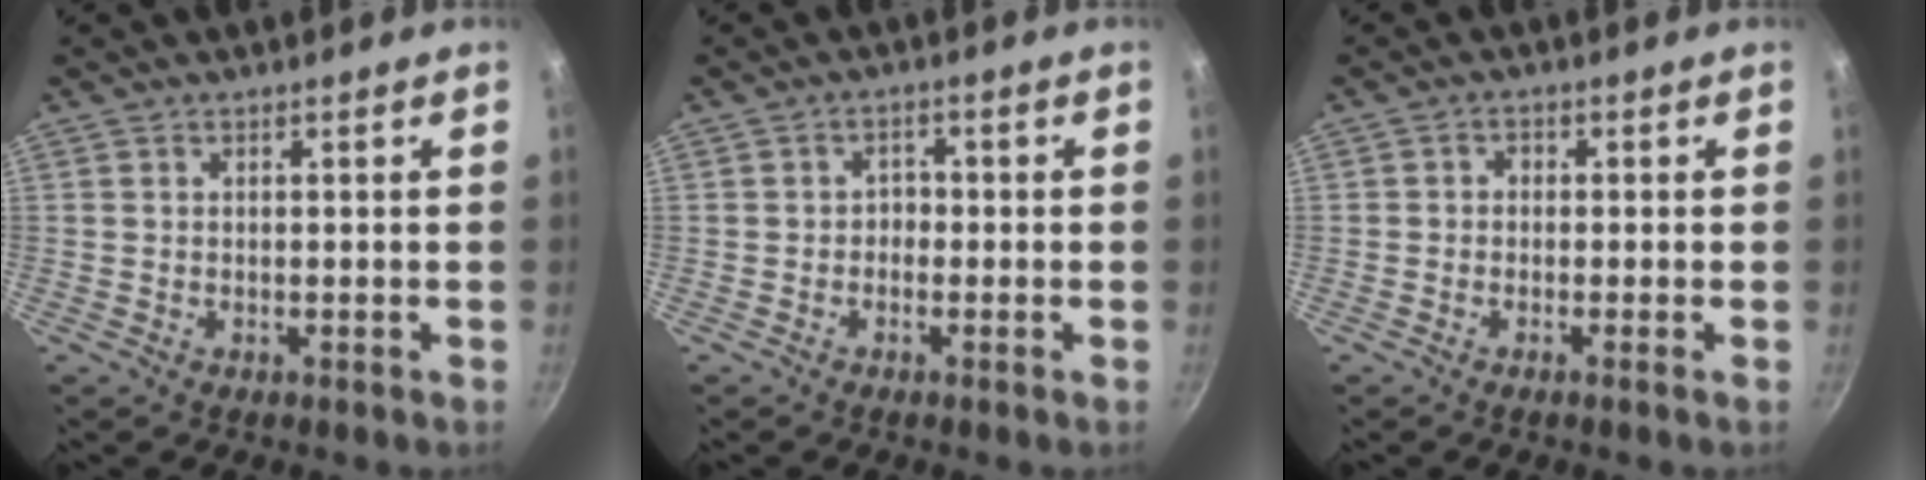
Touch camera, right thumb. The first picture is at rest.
{"total": 2.0, "force": [-0.8, 1.6, 0.8], "torque": [0.001, 0.011, -0.017]}
{"total": 1.4, "force": [-0.7, 0.6, 1.0], "torque": [-0.022, 0.010, -0.020]}